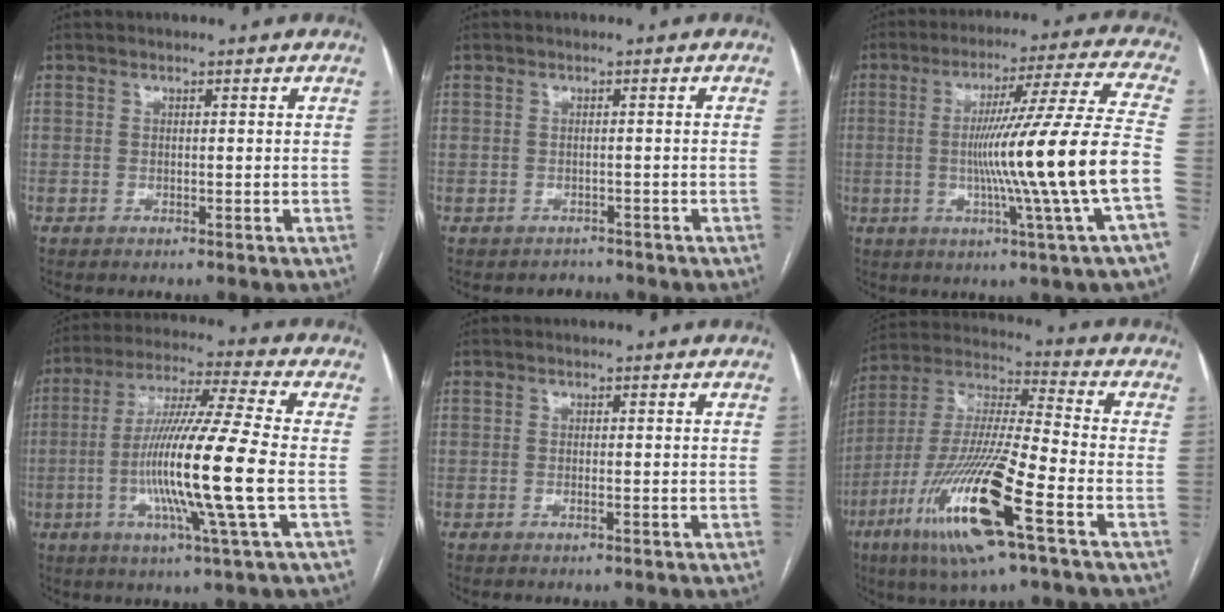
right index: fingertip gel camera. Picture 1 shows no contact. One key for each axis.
{"total": 1.6, "fx": -1.2, "fy": 0.8, "fz": -0.6, "tx": -0.002, "ty": 0.001, "tz": -0.019}
{"total": 18.8, "fx": -3.2, "fy": -2.9, "fz": 18.3, "tx": -0.281, "ty": -0.007, "tz": -0.061}
{"total": 16.1, "fx": -3.0, "fy": -1.3, "fz": 15.8, "tx": -0.301, "ty": -0.014, "tz": -0.066}
{"total": 0.6, "fx": -0.3, "fy": 0.0, "fz": 0.6, "tx": -0.013, "ty": -0.001, "tz": -0.004}
{"total": 20.0, "fx": -8.7, "fy": 1.7, "fz": 17.9, "tx": -0.386, "ty": -0.036, "tz": -0.164}